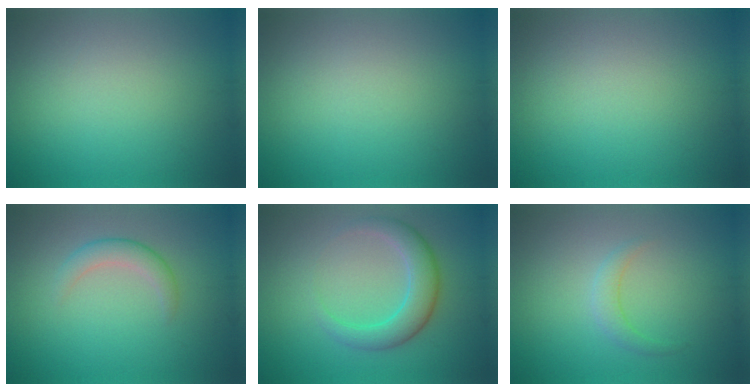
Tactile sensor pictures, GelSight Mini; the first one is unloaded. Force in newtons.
{"total": 0.0}
{"total": 0.0}
{"total": 2.3, "press": 2.3, "slide": 0.1}
{"total": 4.2, "press": 4.2, "slide": 0.1}
{"total": 1.4, "press": 1.4, "slide": 0.1}